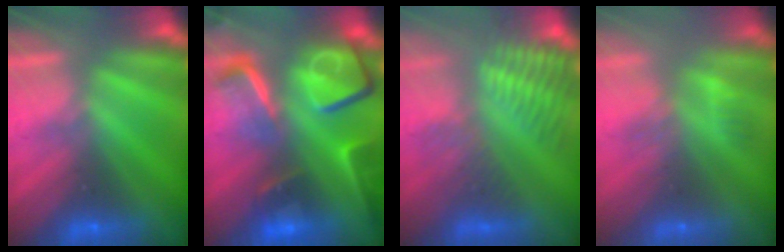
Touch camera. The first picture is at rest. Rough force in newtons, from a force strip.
{"total": 9.1}
{"total": 3.8}
{"total": 3.2}